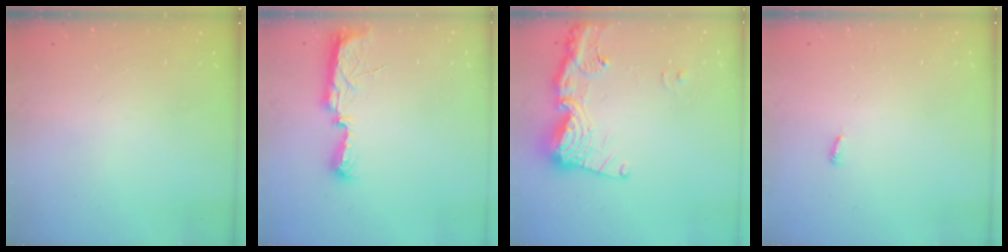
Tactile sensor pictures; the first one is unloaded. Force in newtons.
{"total": 8.1, "press": 8.0, "slide": 1.2}
{"total": 16.6, "press": 16.5, "slide": 1.9}
{"total": 2.9, "press": 2.9, "slide": 0.2}